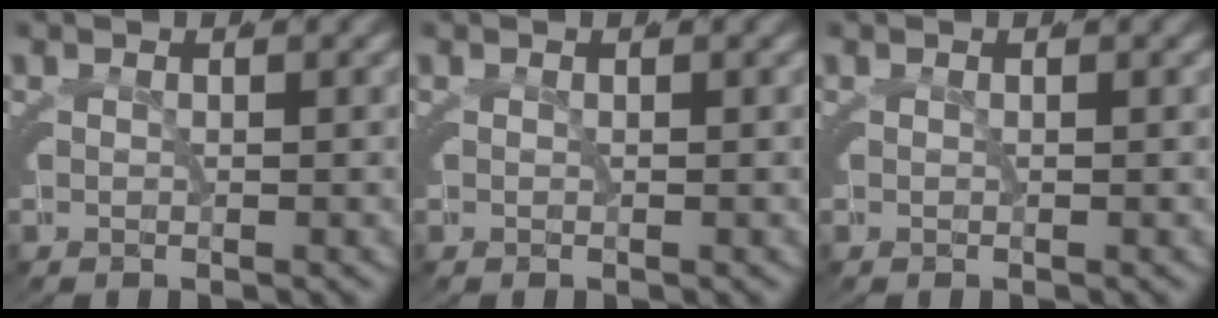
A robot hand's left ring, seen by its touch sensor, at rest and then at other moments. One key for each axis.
{"total": 0.0}
{"total": 0.0}